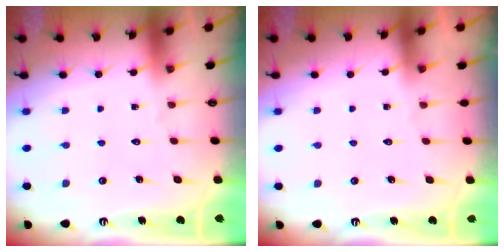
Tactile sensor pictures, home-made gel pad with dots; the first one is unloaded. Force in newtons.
{"total": 0.0}